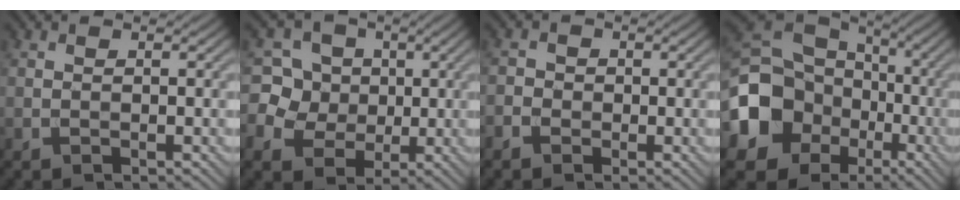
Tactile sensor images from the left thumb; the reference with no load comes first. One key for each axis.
{"total": 10.2, "fx": 1.5, "fy": 9.5, "fz": 3.4, "tx": -0.137, "ty": 0.031, "tz": 0.015}
{"total": 2.1, "fx": -1.1, "fy": 1.7, "fz": 0.5, "tx": -0.008, "ty": 0.000, "tz": -0.027}
{"total": 16.5, "fx": -4.6, "fy": 13.5, "fz": 8.1, "tx": -0.217, "ty": -0.028, "tz": -0.094}